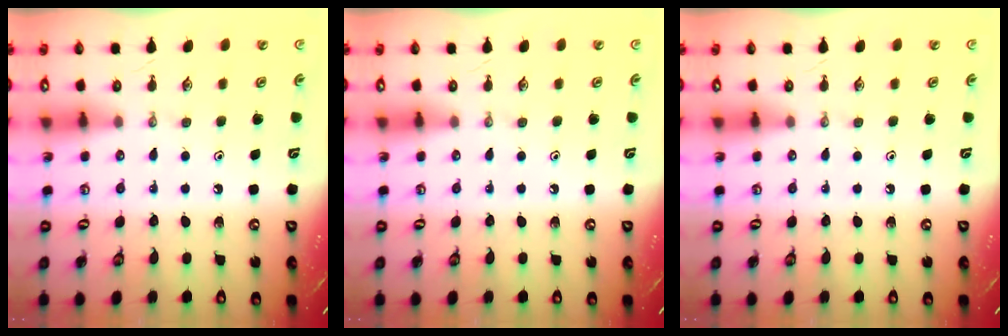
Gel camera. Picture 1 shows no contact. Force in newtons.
{"total": 0.0}
{"total": 0.0}